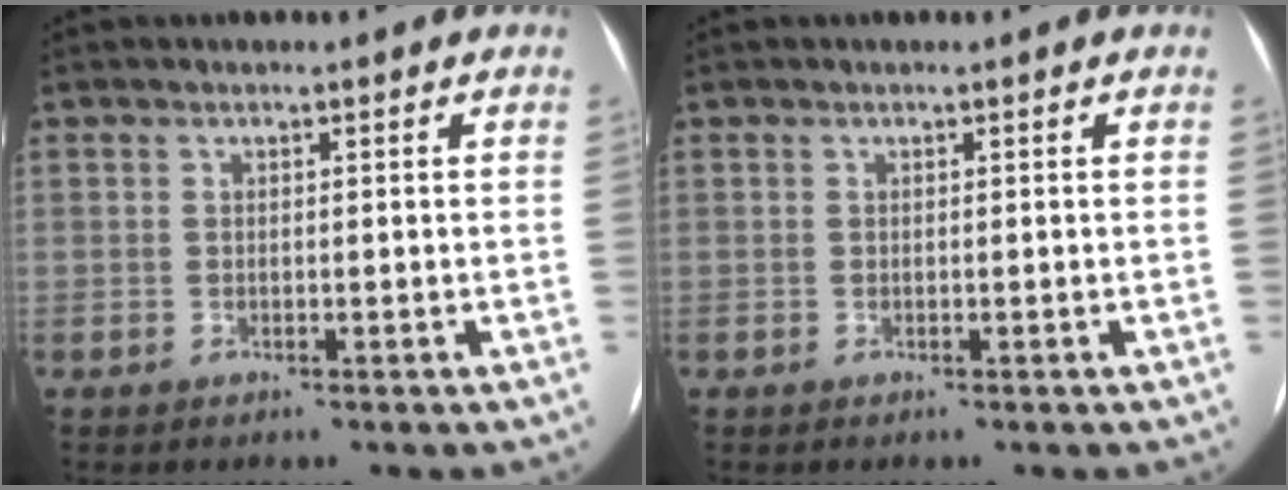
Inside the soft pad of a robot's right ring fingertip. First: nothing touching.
{"total": 0.0}